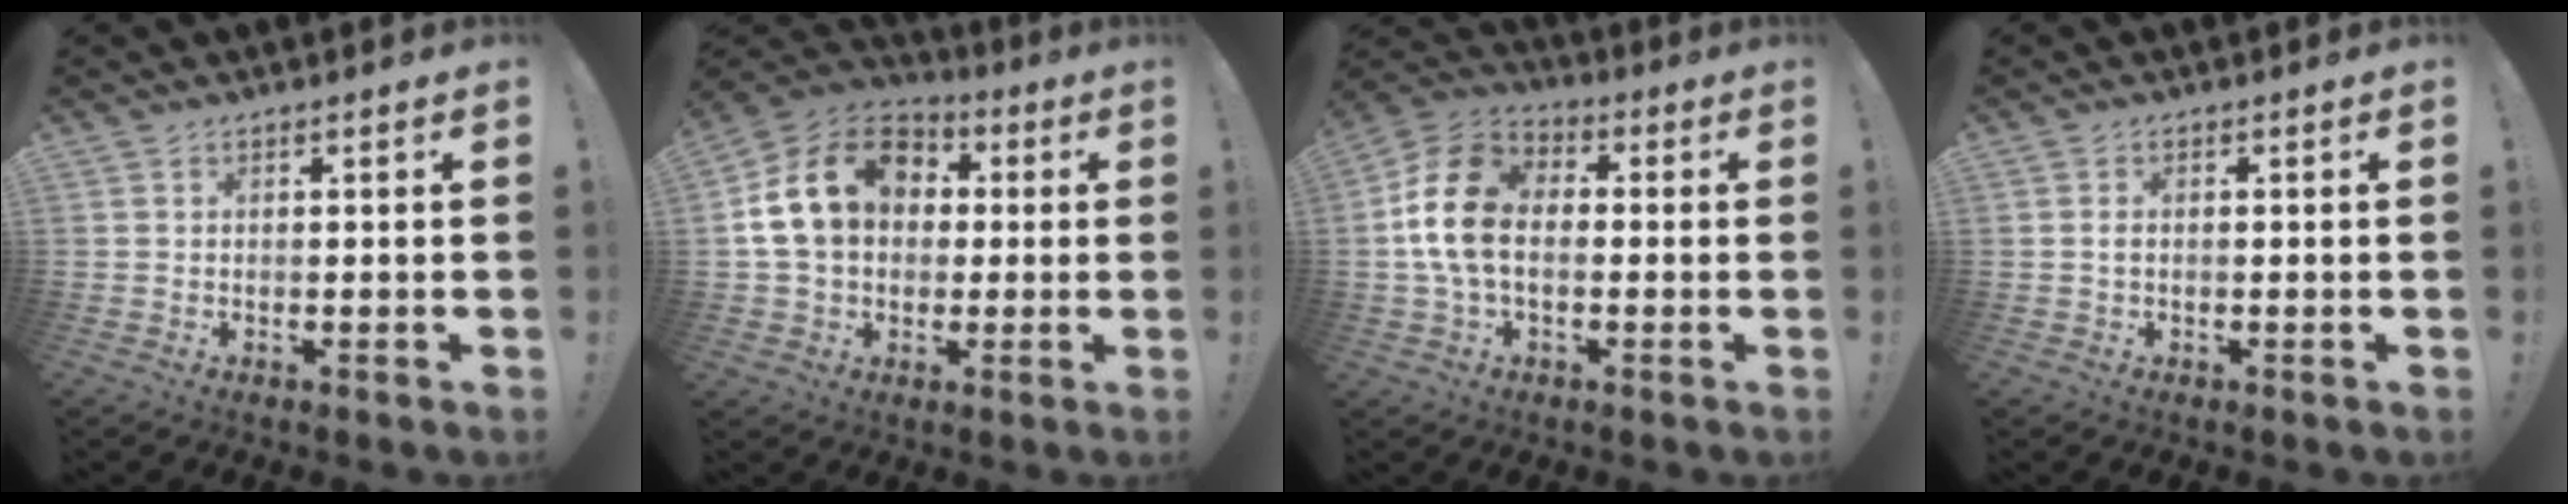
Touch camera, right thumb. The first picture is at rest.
{"total": 17.6, "force": [3.8, 13.5, 10.7], "torque": [-0.170, 0.001, 0.074]}
{"total": 15.8, "force": [-0.4, 10.9, 11.5], "torque": [-0.214, 0.029, -0.002]}
{"total": 0.7, "force": [-0.2, 0.4, 0.6], "torque": [-0.007, 0.000, -0.005]}